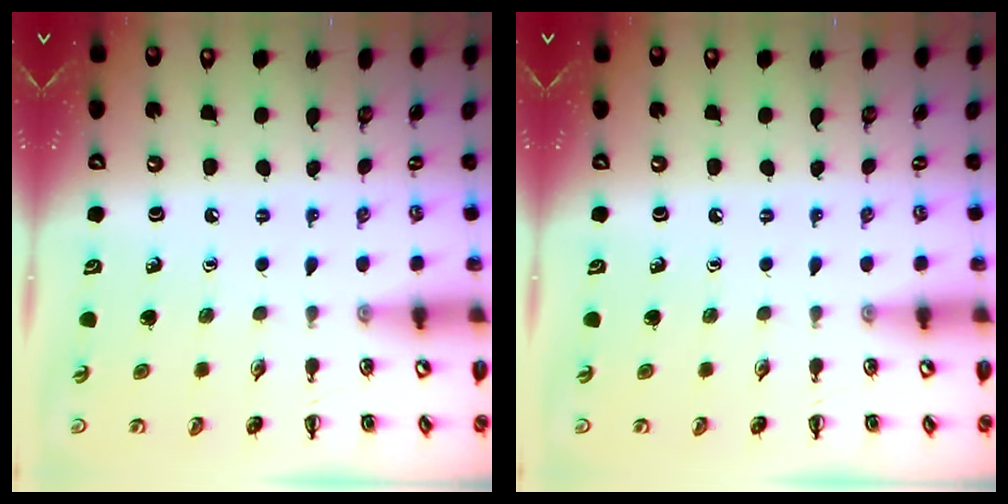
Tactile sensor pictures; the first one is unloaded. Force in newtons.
{"total": 0.0}